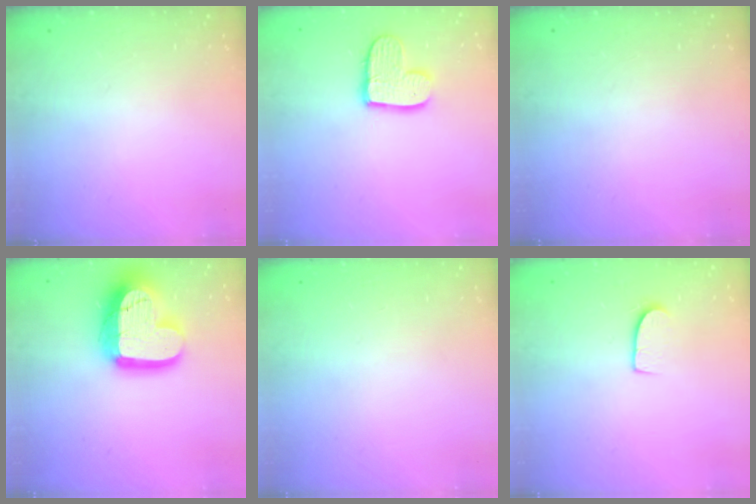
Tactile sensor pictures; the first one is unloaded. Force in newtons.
{"total": 10.6, "press": 10.6, "slide": 0.8}
{"total": 0.0}
{"total": 19.9, "press": 19.9, "slide": 1.5}
{"total": 0.0}
{"total": 6.8, "press": 6.8, "slide": 0.4}